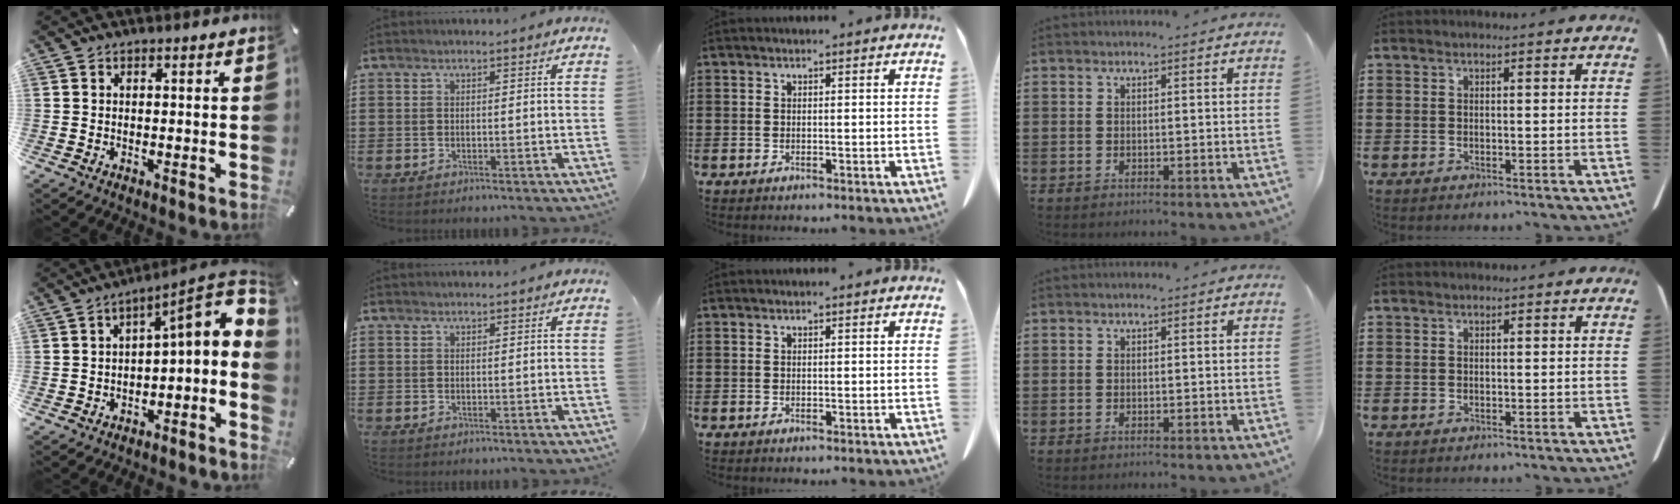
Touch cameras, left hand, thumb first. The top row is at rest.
{"thumb": {"total": 10.0, "force": [1.8, 3.1, 9.4], "torque": [-0.113, -0.025, 0.018]}}